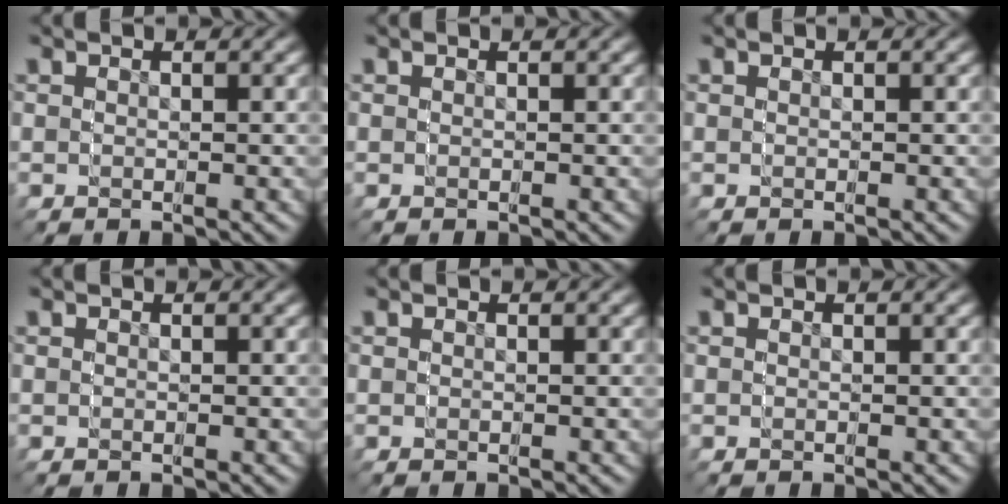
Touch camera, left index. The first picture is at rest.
{"total": 0.0}
{"total": 0.0}
{"total": 0.0}
{"total": 0.0}
{"total": 0.0}